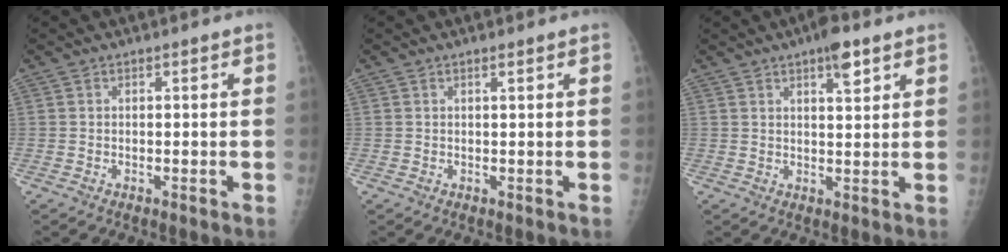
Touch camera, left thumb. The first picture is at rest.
{"total": 0.6, "force": [0.4, 0.0, 0.5], "torque": [-0.009, -0.001, 0.007]}
{"total": 5.4, "force": [3.2, 1.7, 3.9], "torque": [-0.048, -0.013, 0.045]}